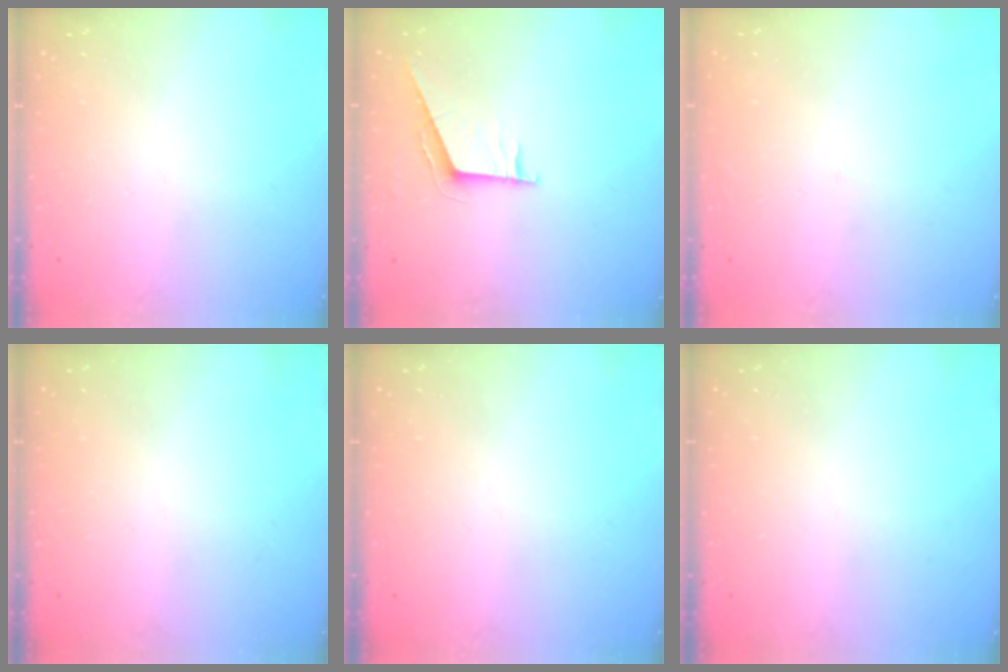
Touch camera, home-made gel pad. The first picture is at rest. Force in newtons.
{"total": 6.3, "press": 6.3, "slide": 0.7}
{"total": 1.5, "press": 1.5, "slide": 0.1}
{"total": 0.0}
{"total": 0.0}
{"total": 0.0}